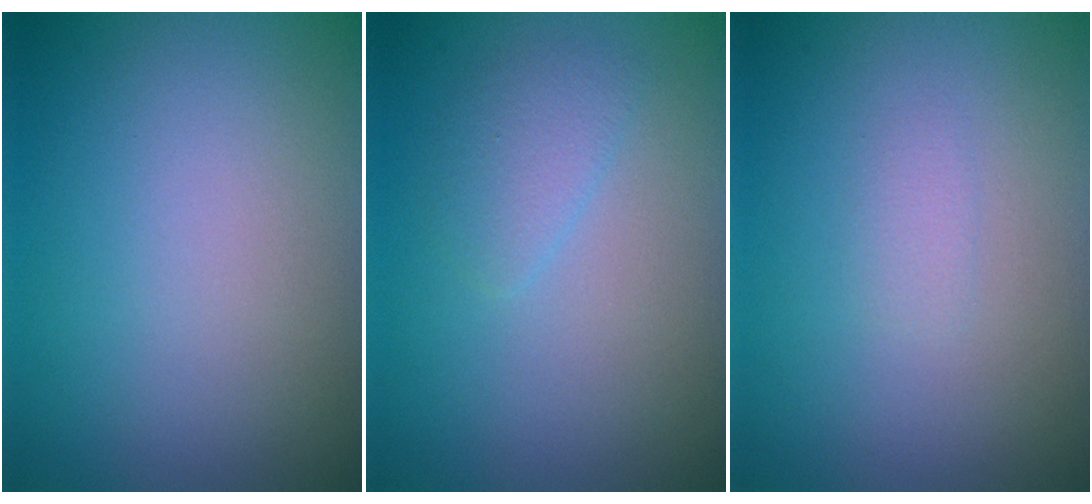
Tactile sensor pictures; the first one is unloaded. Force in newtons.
{"total": 1.6, "press": 1.6, "slide": 0.1}
{"total": 0.7, "press": 0.6, "slide": 0.2}